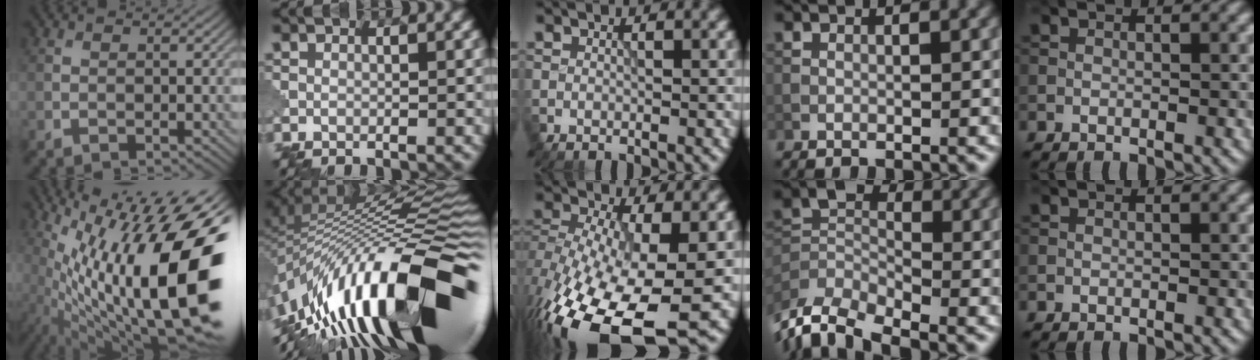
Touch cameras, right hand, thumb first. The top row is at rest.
{"thumb": {"total": 20.8, "force": [-0.6, 7.4, 19.4], "torque": [-0.339, -0.008, -0.005]}, "index": {"total": 17.6, "force": [-6.7, 5.7, 15.2], "torque": [-0.231, 0.043, -0.139]}, "middle": {"total": 15.7, "force": [-7.0, 6.9, 12.2], "torque": [-0.271, -0.035, -0.108]}, "ring": {"total": 7.3, "force": [-5.6, 3.1, 3.6], "torque": [-0.077, -0.008, -0.118]}}